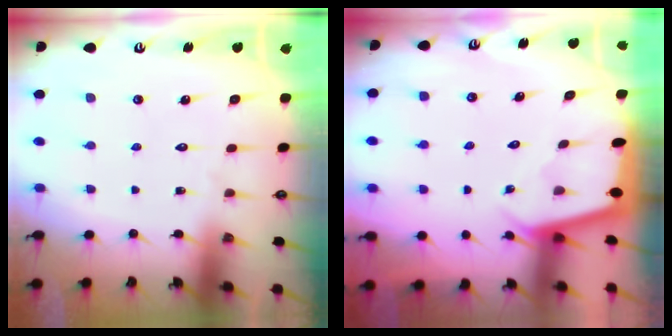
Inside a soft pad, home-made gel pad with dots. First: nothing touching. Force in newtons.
{"total": 2.2, "press": 2.2, "slide": 0.2}